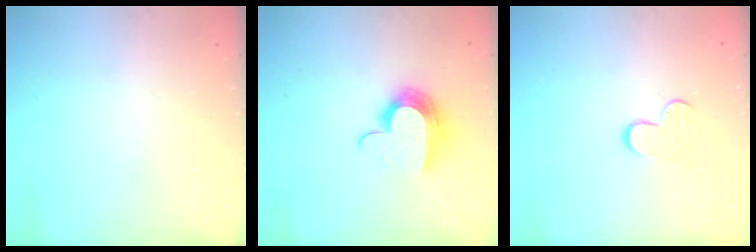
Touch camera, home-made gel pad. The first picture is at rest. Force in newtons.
{"total": 12.1, "press": 12.1, "slide": 0.6}
{"total": 7.9, "press": 7.9, "slide": 0.5}